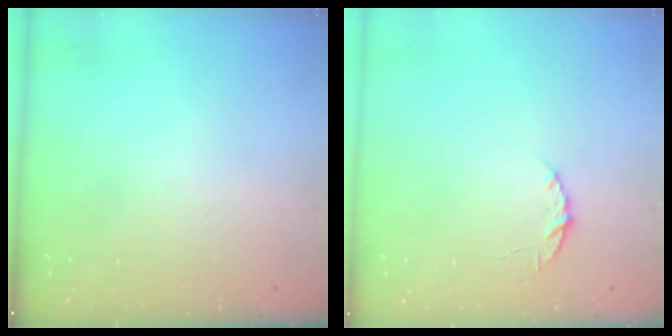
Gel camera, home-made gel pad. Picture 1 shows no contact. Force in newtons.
{"total": 4.3, "press": 4.3, "slide": 0.5}